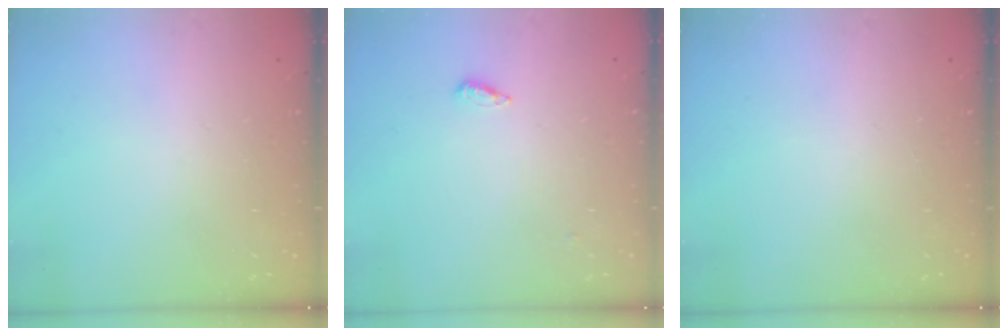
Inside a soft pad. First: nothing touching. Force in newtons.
{"total": 2.2, "press": 2.2, "slide": 0.5}
{"total": 0.0}